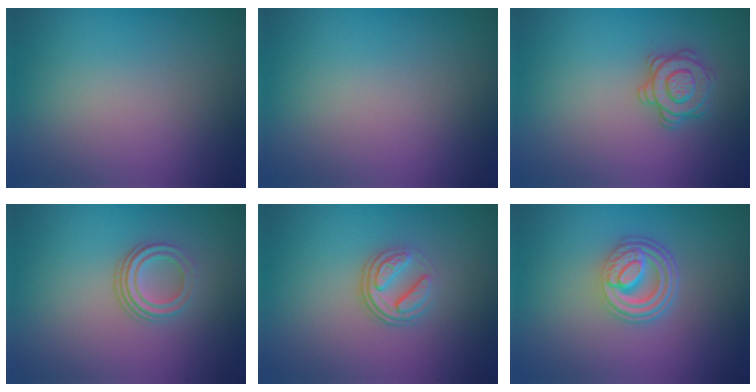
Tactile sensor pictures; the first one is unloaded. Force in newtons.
{"total": 0.0}
{"total": 2.9, "press": 2.9, "slide": 0.1}
{"total": 3.2, "press": 2.1, "slide": 2.5}
{"total": 3.5, "press": 2.4, "slide": 2.5}
{"total": 4.9, "press": 3.6, "slide": 3.3}